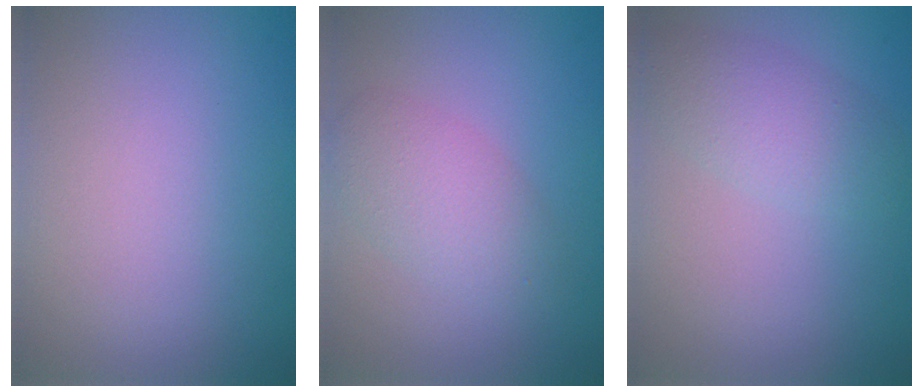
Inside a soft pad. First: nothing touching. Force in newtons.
{"total": 3.1, "press": 3.1, "slide": 0.0}
{"total": 3.0, "press": 3.0, "slide": 0.1}